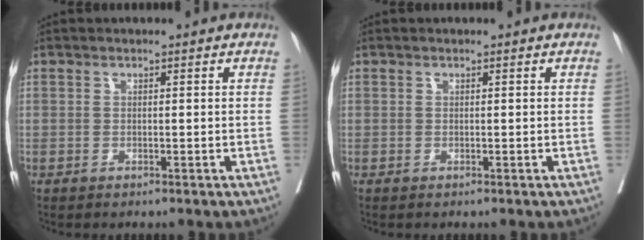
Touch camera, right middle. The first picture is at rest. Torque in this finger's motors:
{"motor_torque": [-0.86, 0.16, -0.11, -0.06]}